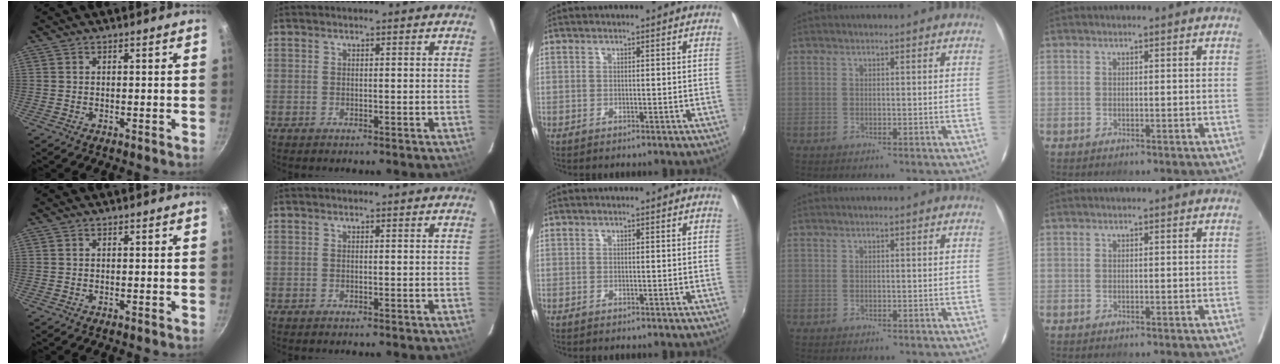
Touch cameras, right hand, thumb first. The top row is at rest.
{}